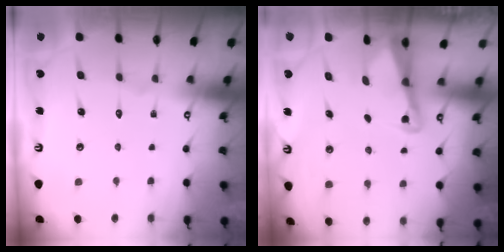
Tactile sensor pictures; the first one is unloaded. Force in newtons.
{"total": 2.7, "press": 2.6, "slide": 0.6}